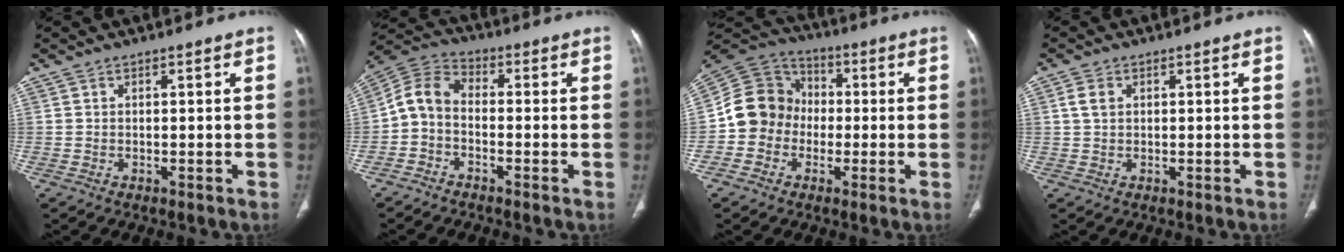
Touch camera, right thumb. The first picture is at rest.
{"total": 6.7, "force": [-1.6, 4.4, 4.7], "torque": [-0.087, 0.029, -0.050]}
{"total": 11.3, "force": [-1.8, 10.4, 4.1], "torque": [-0.051, 0.034, -0.046]}
{"total": 2.6, "force": [0.8, 1.8, 1.7], "torque": [-0.031, 0.004, 0.018]}